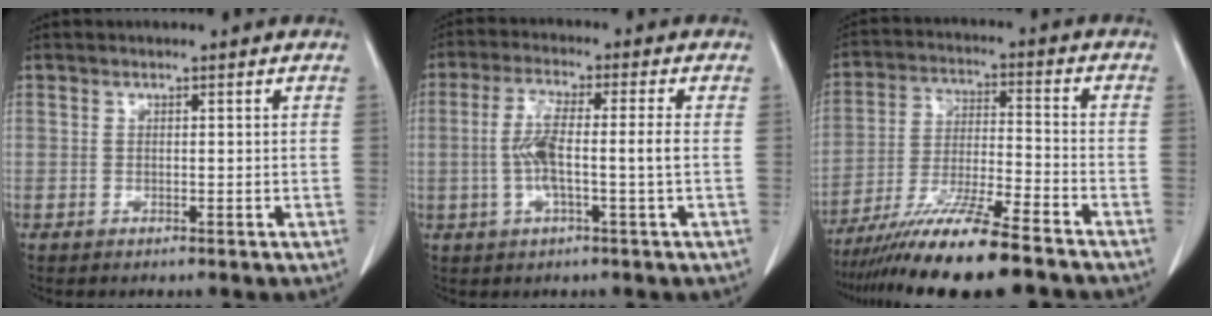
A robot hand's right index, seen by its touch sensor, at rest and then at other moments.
{"total": 7.2, "force": [-0.7, 0.3, 7.1], "torque": [-0.146, 0.006, -0.015]}
{"total": 14.7, "force": [-11.6, 0.1, 9.0], "torque": [-0.166, -0.032, -0.201]}